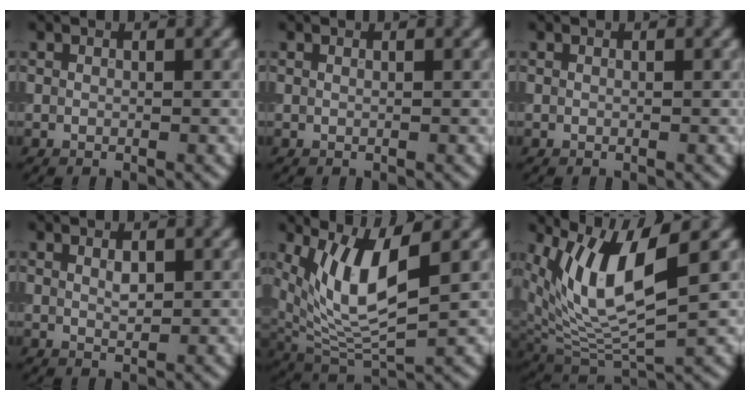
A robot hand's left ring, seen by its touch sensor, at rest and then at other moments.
{"total": 0.0}
{"total": 0.0}
{"total": 1.2, "force": [0.5, 0.5, 1.0], "torque": [-0.019, 0.000, 0.012]}
{"total": 7.8, "force": [2.7, 2.6, 6.9], "torque": [-0.145, -0.015, 0.056]}
{"total": 8.4, "force": [3.1, 3.0, 7.2], "torque": [-0.152, -0.014, 0.060]}